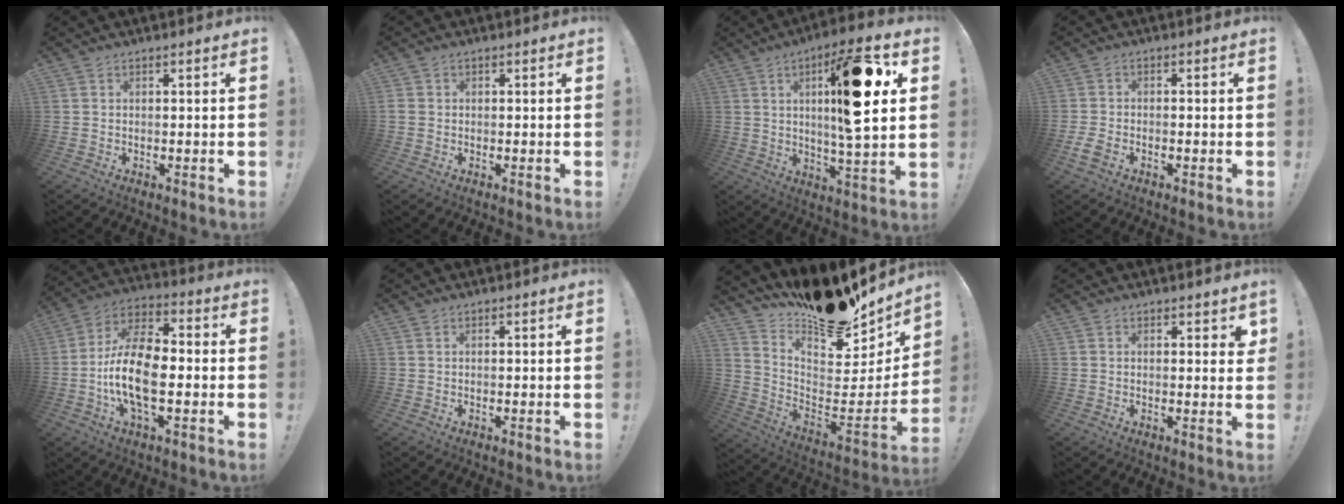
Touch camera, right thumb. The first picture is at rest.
{"total": 1.5, "force": [-0.2, 1.3, 0.7], "torque": [-0.017, 0.006, -0.002]}
{"total": 19.1, "force": [5.6, 4.4, 17.7], "torque": [-0.261, -0.016, 0.068]}
{"total": 3.8, "force": [-2.2, 1.9, 2.4], "torque": [-0.058, 0.000, -0.041]}
{"total": 16.3, "force": [-3.5, 8.2, 13.7], "torque": [-0.267, 0.011, -0.061]}
{"total": 0.0}
{"total": 16.6, "force": [13.9, 5.5, 7.3], "torque": [-0.092, -0.130, 0.229]}
{"total": 1.8, "force": [1.2, 1.2, 0.7], "torque": [0.001, -0.005, 0.020]}